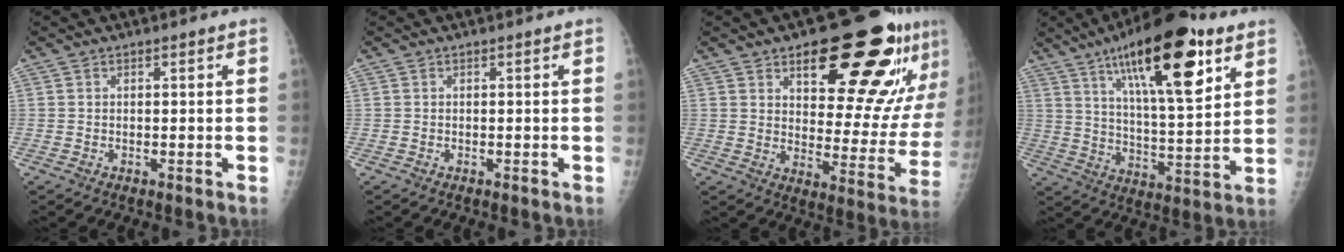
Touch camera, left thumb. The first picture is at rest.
{"total": 0.0}
{"total": 23.1, "force": [13.5, 9.1, 16.4], "torque": [-0.170, -0.059, 0.192]}
{"total": 22.2, "force": [11.5, 6.8, 17.7], "torque": [-0.254, -0.042, 0.186]}